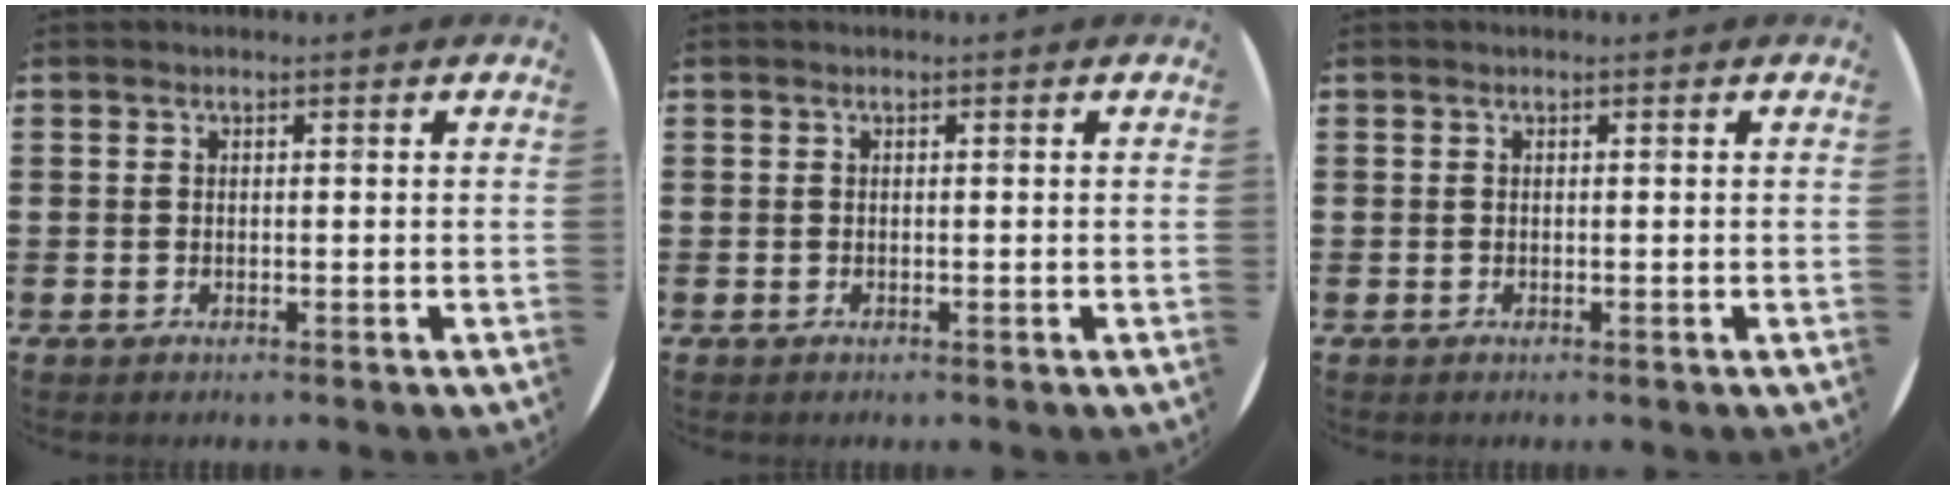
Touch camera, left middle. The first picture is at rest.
{"total": 0.0}
{"total": 0.0}